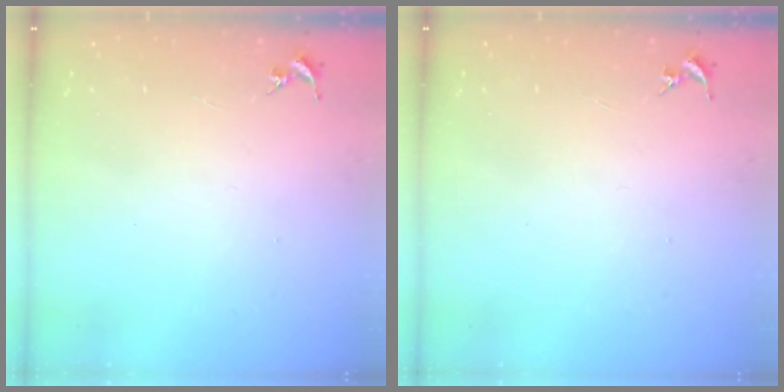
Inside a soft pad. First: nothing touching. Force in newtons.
{"total": 0.0}